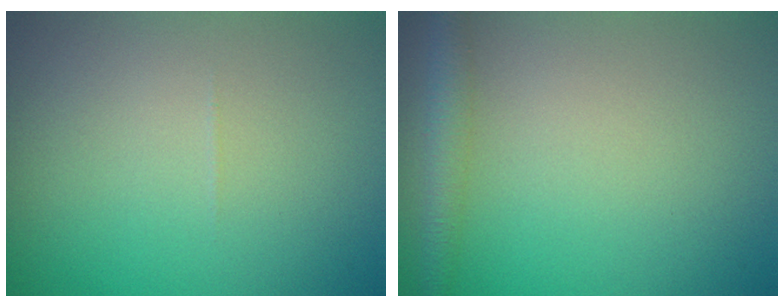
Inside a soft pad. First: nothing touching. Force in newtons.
{"total": 2.4, "press": 2.4, "slide": 0.1}